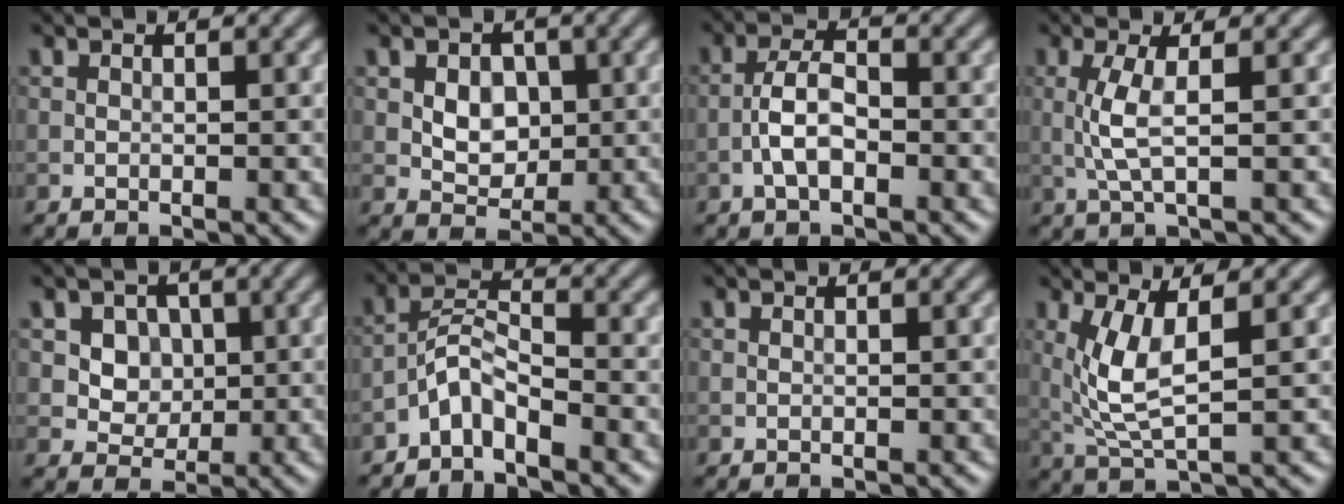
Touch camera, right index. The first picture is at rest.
{"total": 3.5, "force": [0.4, 2.6, 2.3], "torque": [-0.035, -0.003, 0.005]}
{"total": 3.1, "force": [-1.2, 1.3, 2.6], "torque": [-0.048, 0.008, -0.030]}
{"total": 2.7, "force": [0.2, 0.5, 2.7], "torque": [-0.063, 0.001, 0.004]}
{"total": 4.3, "force": [1.2, 3.6, 2.1], "torque": [-0.035, -0.008, 0.027]}
{"total": 3.1, "force": [-2.4, 0.8, 1.7], "torque": [-0.032, 0.014, -0.054]}
{"total": 0.0}
{"total": 4.6, "force": [0.9, 1.4, 4.3], "torque": [-0.100, -0.006, 0.025]}